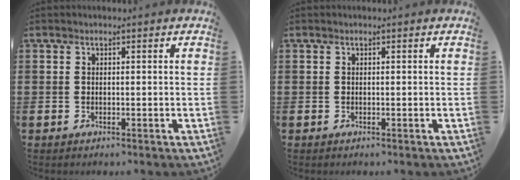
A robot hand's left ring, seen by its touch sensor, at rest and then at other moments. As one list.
[{"total": 0.0}]